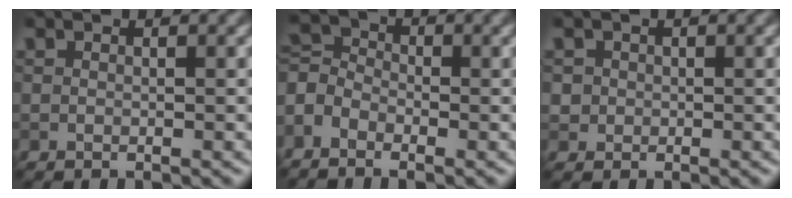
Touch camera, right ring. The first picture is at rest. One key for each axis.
{"total": 3.6, "fx": -2.1, "fy": 2.3, "fz": 1.8, "tx": -0.044, "ty": 0.005, "tz": -0.058}
{"total": 1.1, "fx": 0.0, "fy": 1.1, "fz": 0.1, "tx": 0.012, "ty": -0.004, "tz": 0.002}